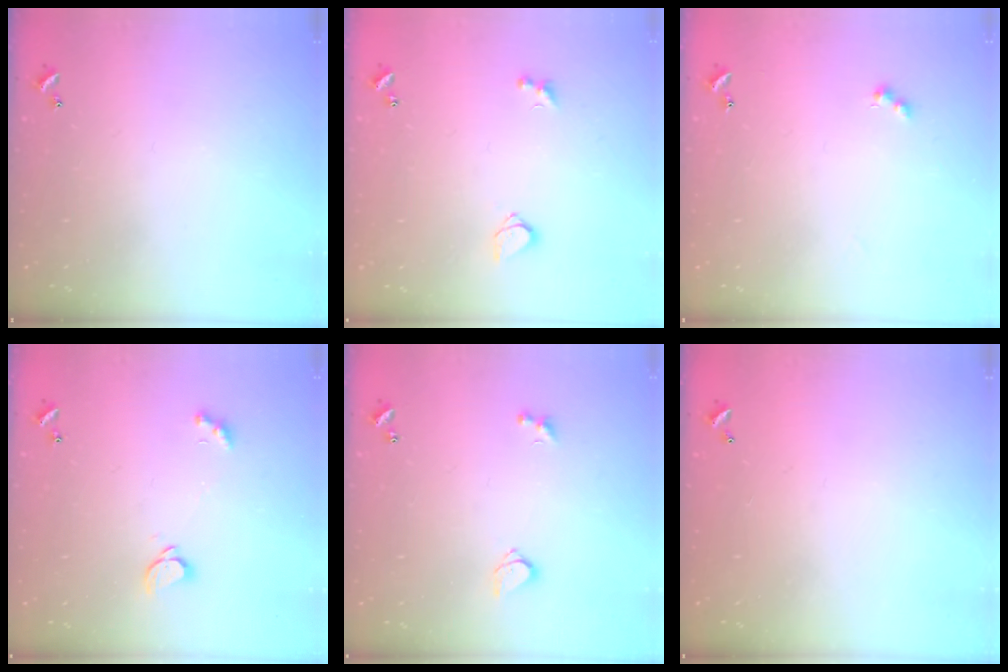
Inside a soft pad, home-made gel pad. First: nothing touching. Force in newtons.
{"total": 3.1, "press": 2.9, "slide": 1.2}
{"total": 2.4, "press": 2.3, "slide": 0.5}
{"total": 1.8, "press": 1.7, "slide": 0.5}
{"total": 2.8, "press": 2.5, "slide": 1.3}
{"total": 2.8, "press": 2.8, "slide": 0.1}